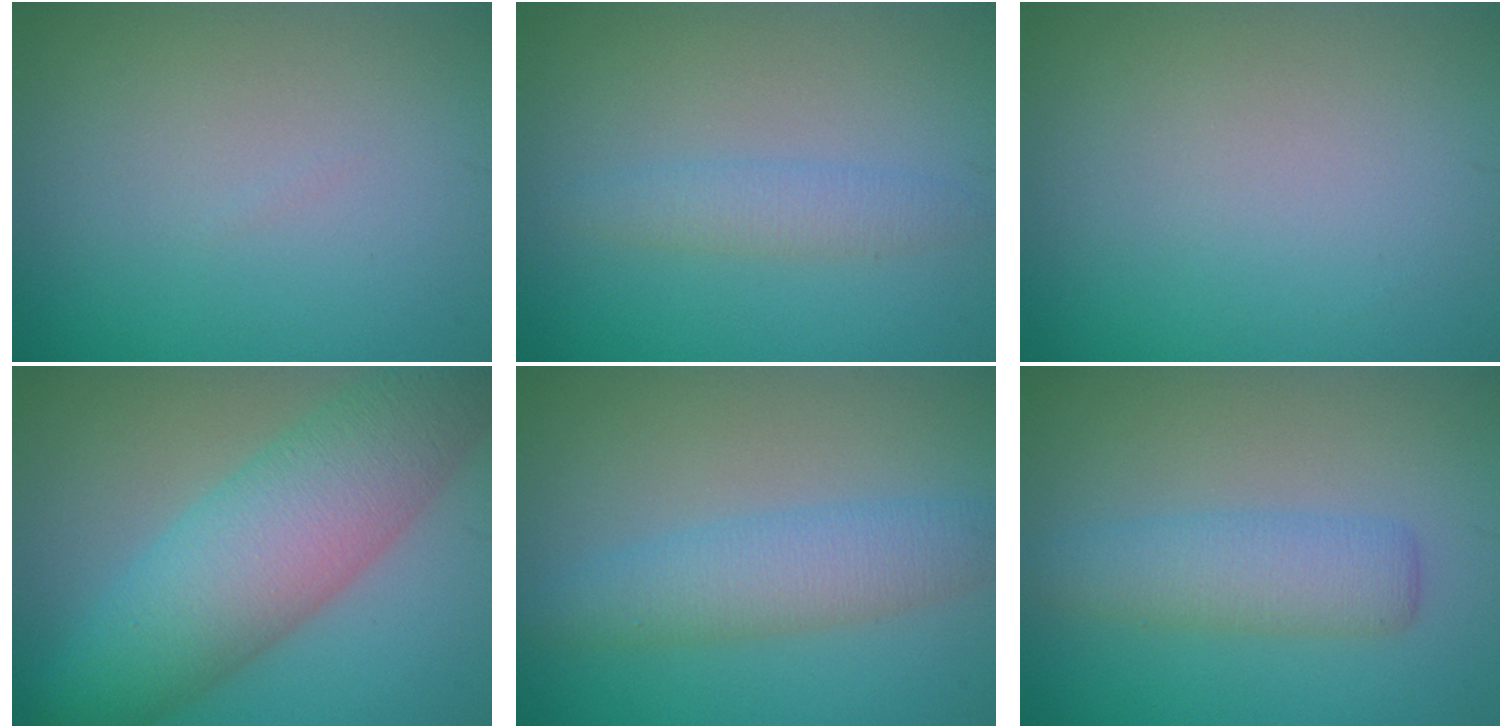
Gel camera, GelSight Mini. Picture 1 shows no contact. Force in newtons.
{"total": 1.9, "press": 1.9, "slide": 0.0}
{"total": 0.0}
{"total": 9.2, "press": 9.2, "slide": 0.2}
{"total": 4.0, "press": 4.0, "slide": 0.1}
{"total": 3.4, "press": 3.4, "slide": 0.1}